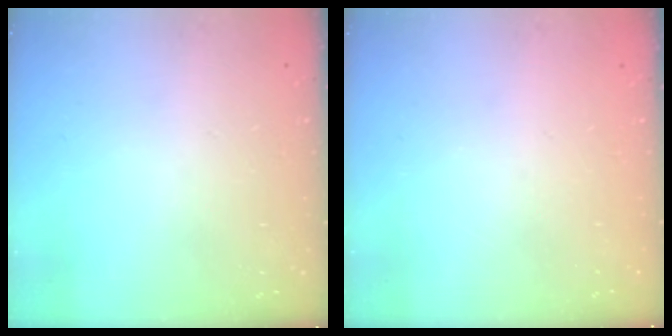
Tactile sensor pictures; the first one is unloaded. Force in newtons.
{"total": 0.0}